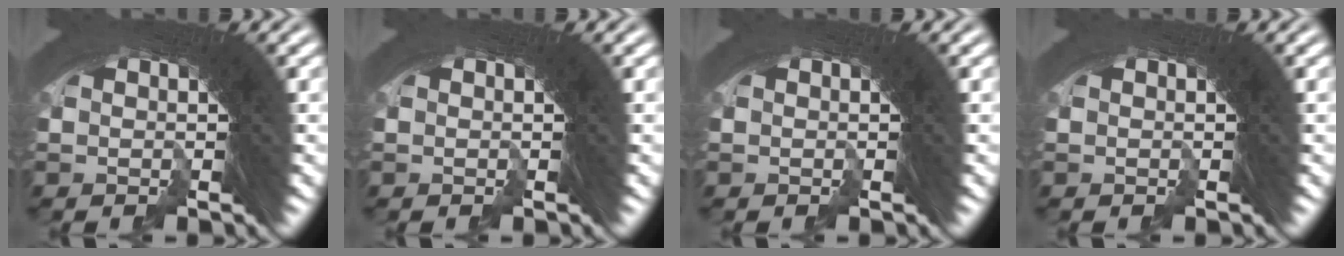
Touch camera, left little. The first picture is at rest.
{"total": 0.0}
{"total": 0.0}
{"total": 0.0}